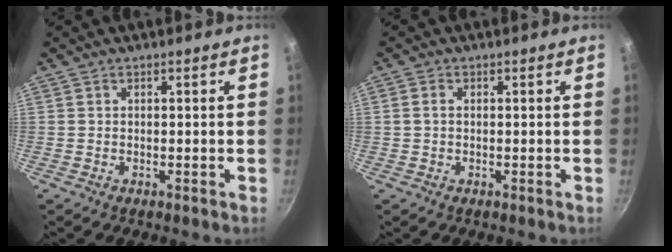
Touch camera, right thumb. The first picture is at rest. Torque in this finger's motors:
{"motor_torque": [-0.16, -0.08, -0.26, 0.24, 0.02]}